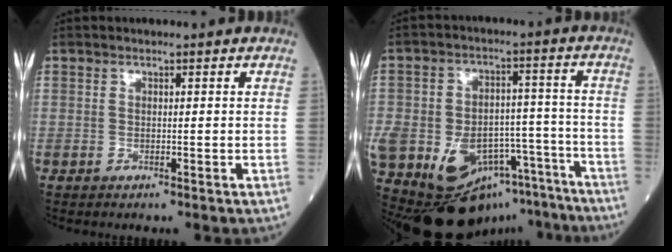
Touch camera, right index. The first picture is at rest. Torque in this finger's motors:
{"motor_torque": [2.14, 0.00, 1.05, 0.21]}